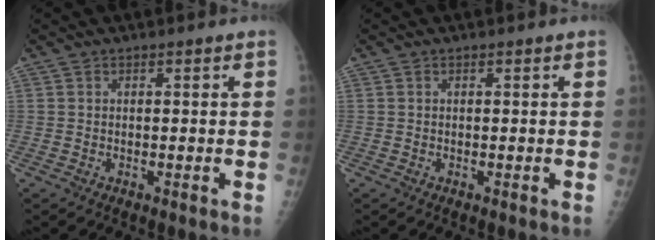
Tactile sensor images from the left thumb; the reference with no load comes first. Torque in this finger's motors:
{"motor_torque": [-0.01, 0.01, 0.00, 0.00, 0.00]}